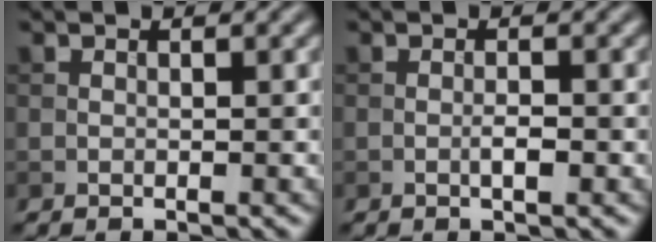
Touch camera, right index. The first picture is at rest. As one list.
[{"total": 1.3, "force": [-0.4, 0.2, 1.2], "torque": [-0.021, 0.000, -0.008]}]